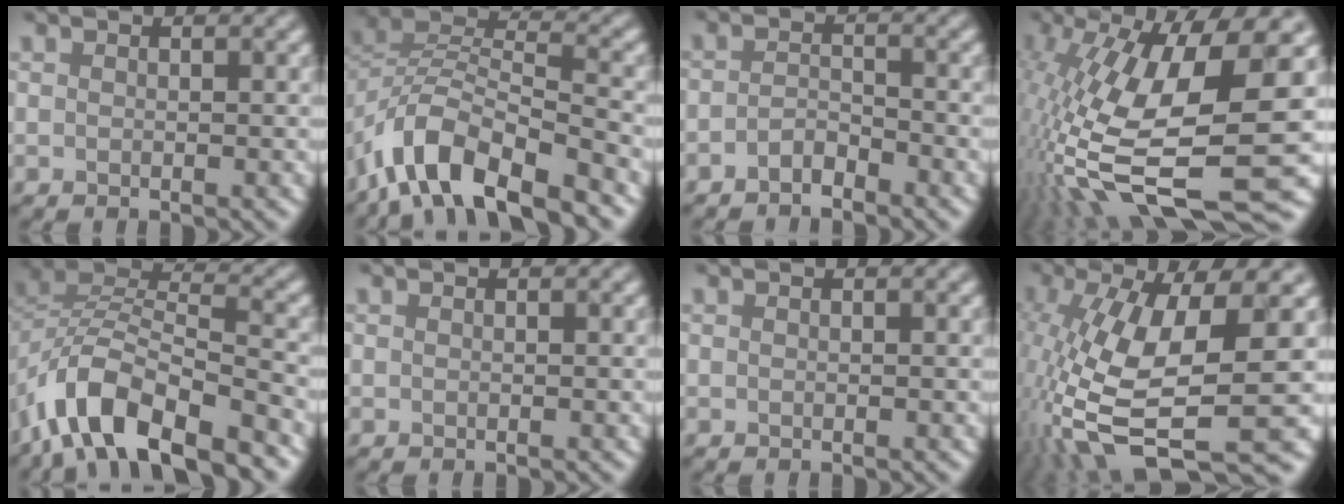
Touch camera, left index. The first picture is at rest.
{"total": 9.4, "force": [-7.2, 3.5, 4.9], "torque": [-0.092, -0.003, -0.129]}
{"total": 2.2, "force": [-2.2, 0.0, 0.1], "torque": [-0.013, 0.002, -0.029]}
{"total": 14.6, "force": [-2.3, 3.8, 13.9], "torque": [-0.277, 0.002, -0.017]}
{"total": 10.6, "force": [-7.8, 4.2, 5.9], "torque": [-0.109, -0.002, -0.136]}
{"total": 0.0}
{"total": 0.0}
{"total": 12.2, "force": [-3.2, 3.4, 11.3], "torque": [-0.240, -0.010, -0.031]}